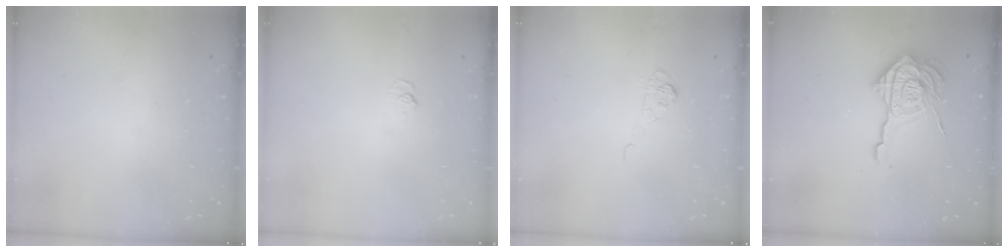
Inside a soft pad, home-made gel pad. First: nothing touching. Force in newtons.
{"total": 2.0, "press": 1.5, "slide": 1.3}
{"total": 6.8, "press": 6.7, "slide": 1.4}
{"total": 18.1, "press": 18.0, "slide": 1.5}